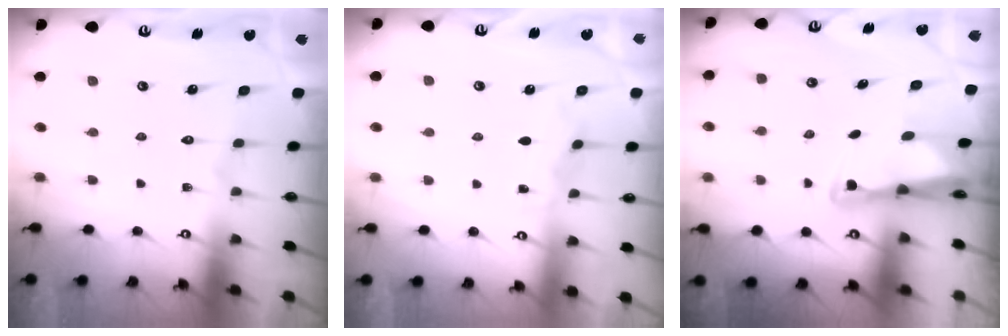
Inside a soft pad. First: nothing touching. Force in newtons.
{"total": 3.1, "press": 3.1, "slide": 0.1}
{"total": 2.4, "press": 2.3, "slide": 0.5}